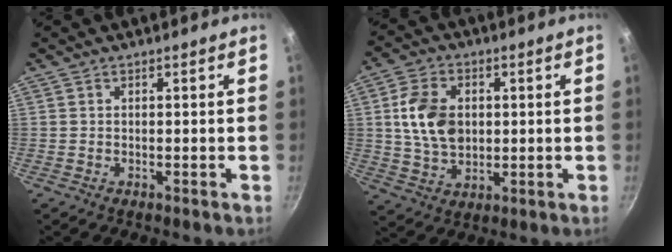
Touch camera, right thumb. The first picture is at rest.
{"total": 10.9, "force": [1.4, 7.6, 7.7], "torque": [-0.126, 0.000, 0.027]}